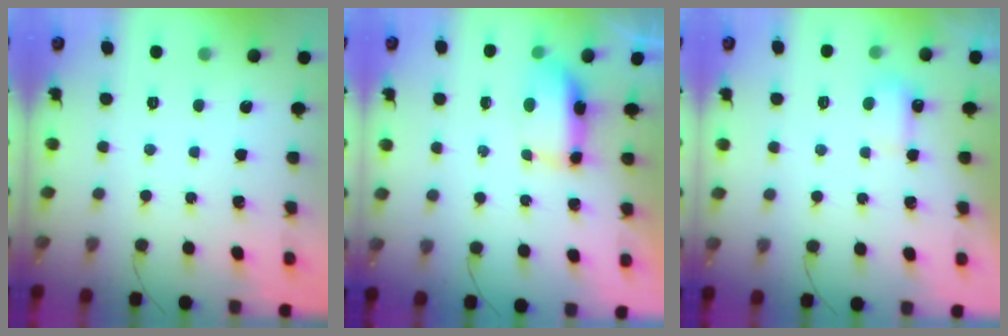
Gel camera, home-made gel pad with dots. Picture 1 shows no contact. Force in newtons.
{"total": 7.5, "press": 7.2, "slide": 2.1}
{"total": 3.2, "press": 3.0, "slide": 1.1}